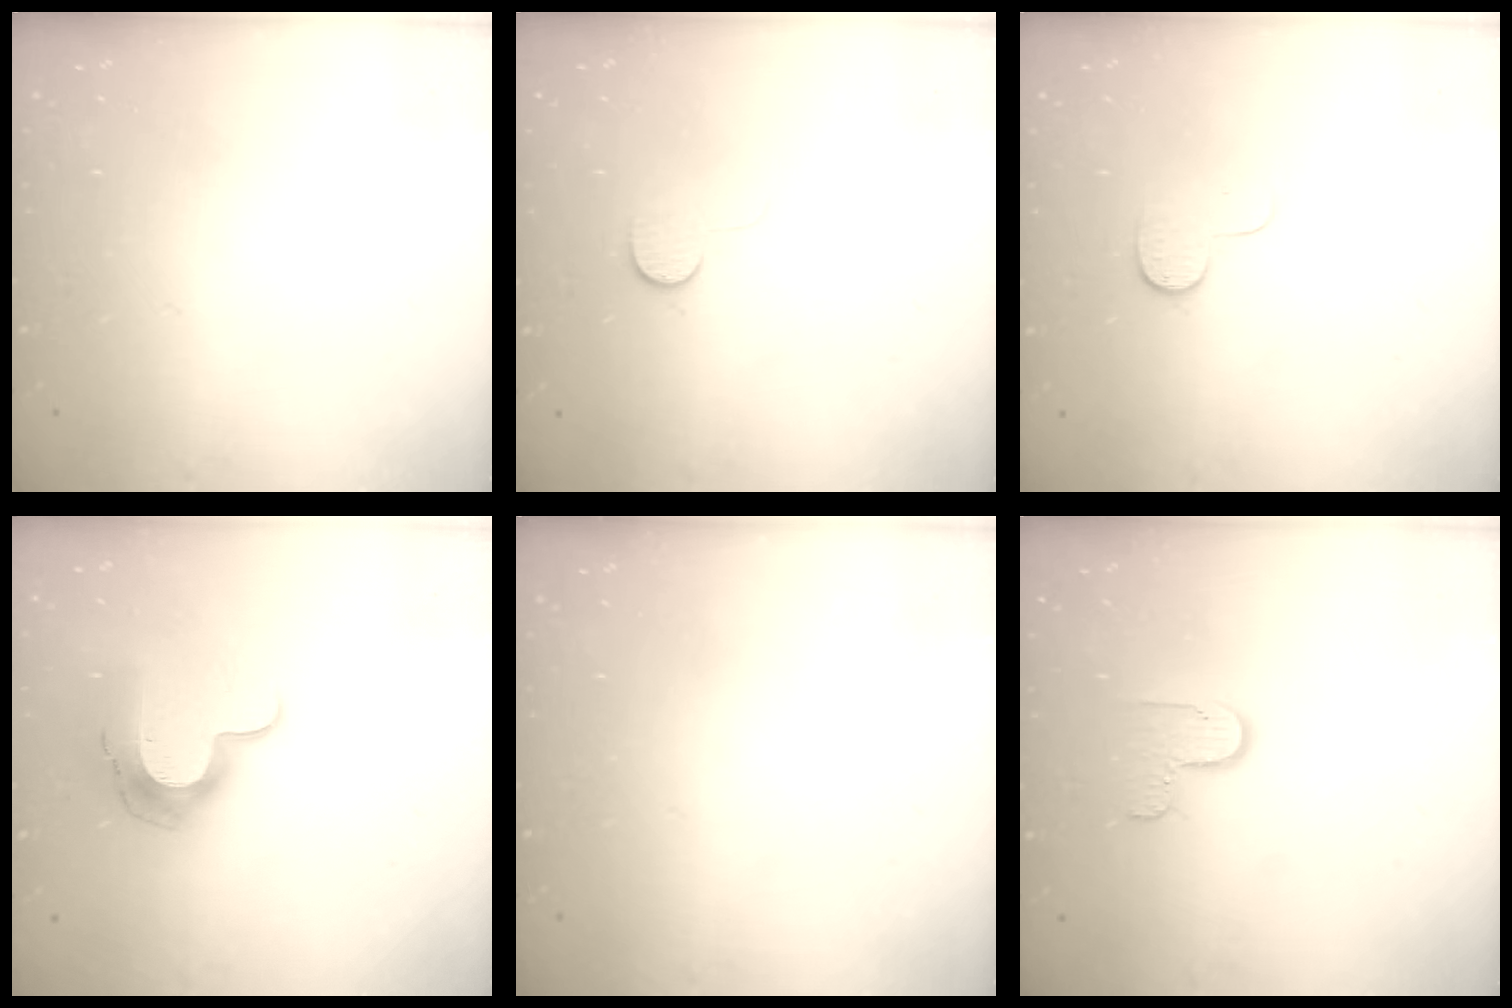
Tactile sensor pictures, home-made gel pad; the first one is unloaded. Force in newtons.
{"total": 4.8, "press": 4.7, "slide": 0.5}
{"total": 5.7, "press": 5.7, "slide": 0.6}
{"total": 12.2, "press": 12.2, "slide": 0.3}
{"total": 0.0}
{"total": 5.7, "press": 5.7, "slide": 0.5}